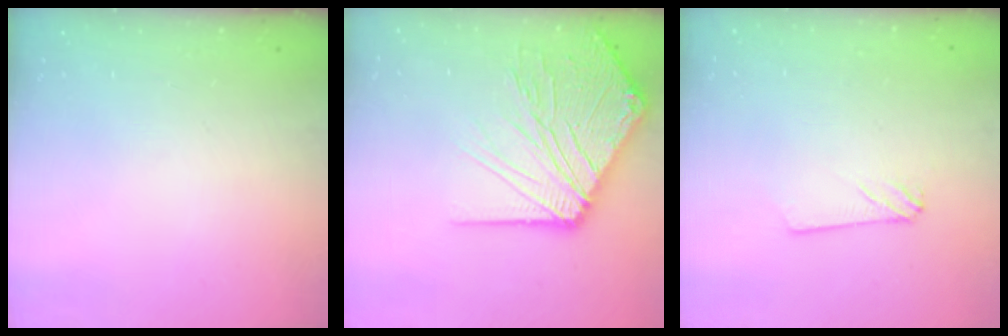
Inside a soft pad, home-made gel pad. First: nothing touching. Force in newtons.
{"total": 19.9, "press": 19.8, "slide": 2.6}
{"total": 2.4, "press": 2.4, "slide": 0.3}